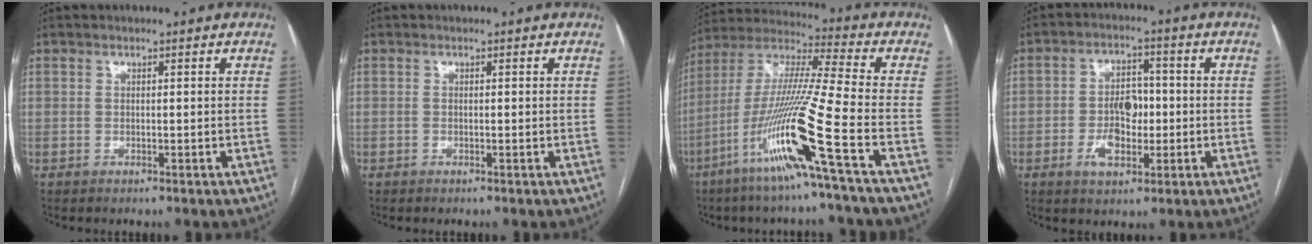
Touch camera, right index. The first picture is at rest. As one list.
[{"total": 0.0}, {"total": 18.0, "force": [-7.9, -1.9, 16.0], "torque": [-0.331, -0.025, -0.156]}, {"total": 6.9, "force": [-1.6, 4.0, 5.3], "torque": [-0.101, 0.012, -0.022]}]